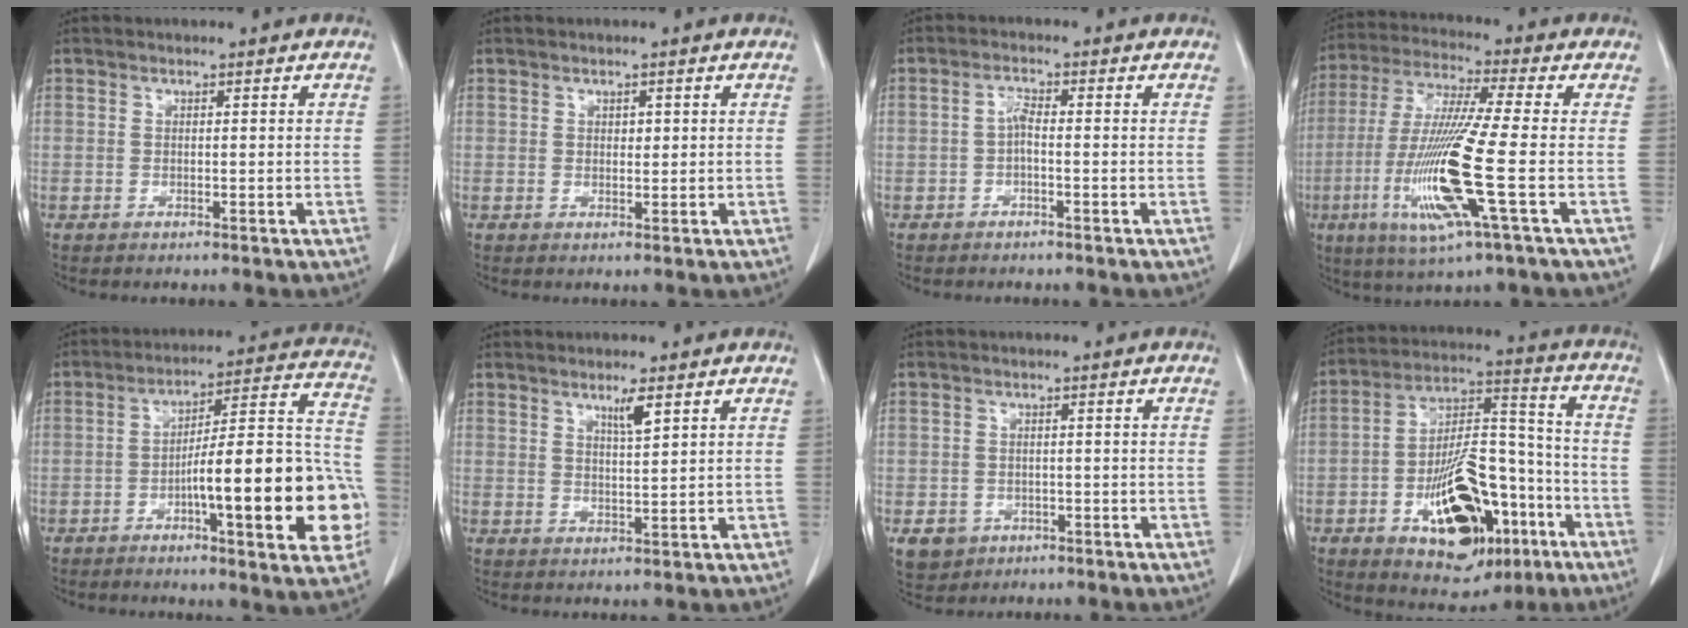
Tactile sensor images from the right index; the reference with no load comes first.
{"total": 1.0, "force": [0.3, 0.7, 0.7], "torque": [-0.007, 0.000, 0.004]}
{"total": 2.0, "force": [-0.6, 0.5, 1.8], "torque": [-0.033, 0.006, -0.011]}
{"total": 15.5, "force": [-4.1, -0.4, 14.9], "torque": [-0.313, -0.021, -0.084]}
{"total": 21.2, "force": [-5.8, 3.2, 20.2], "torque": [-0.221, 0.030, -0.071]}
{"total": 2.9, "force": [1.7, 0.1, 2.3], "torque": [-0.044, -0.005, 0.032]}
{"total": 4.6, "force": [-2.2, 4.0, 1.0], "torque": [-0.012, 0.006, -0.026]}
{"total": 20.3, "force": [-8.1, 9.2, 16.2], "torque": [-0.273, 0.020, -0.111]}